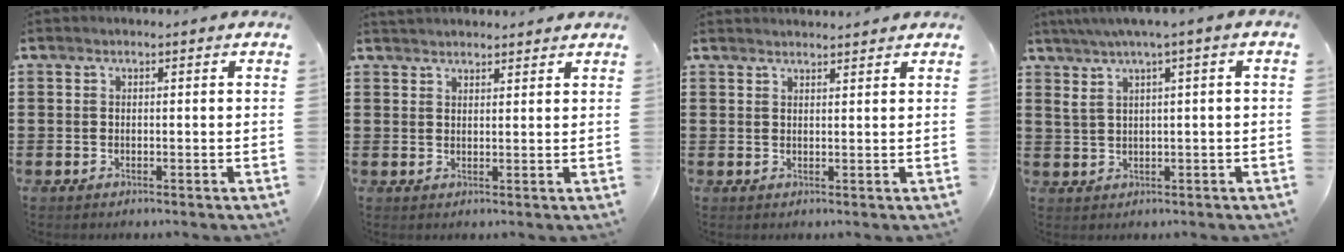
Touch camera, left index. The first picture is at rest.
{"total": 1.9, "force": [1.9, 0.2, -0.1], "torque": [-0.004, 0.002, 0.038]}
{"total": 1.4, "force": [1.4, -0.1, 0.0], "torque": [-0.004, 0.001, 0.028]}
{"total": 2.9, "force": [0.7, 0.2, 2.8], "torque": [-0.054, 0.003, 0.010]}